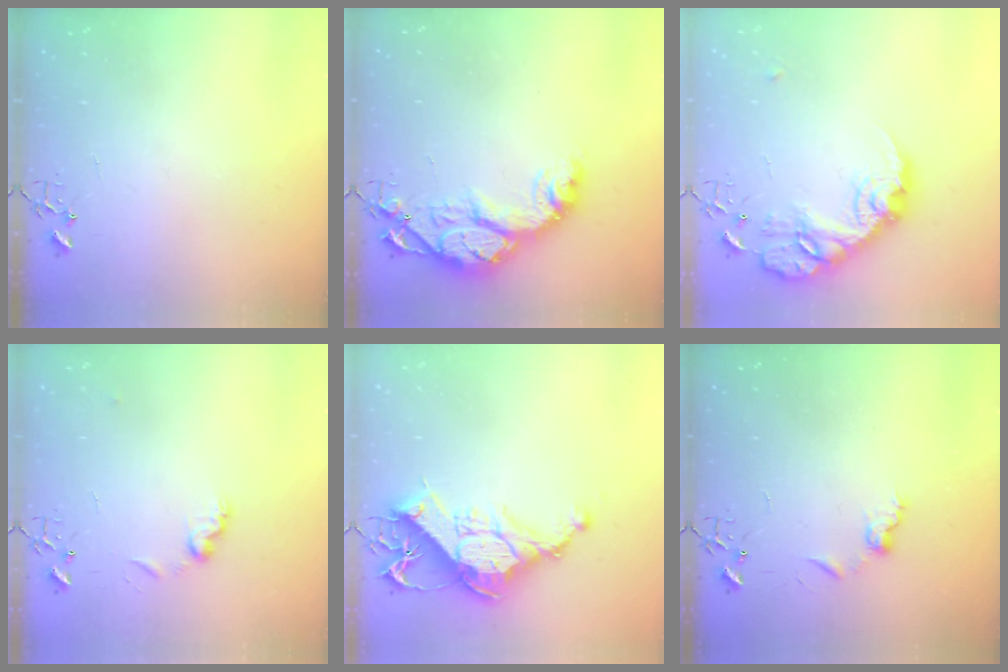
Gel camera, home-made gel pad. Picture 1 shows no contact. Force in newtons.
{"total": 16.0, "press": 15.9, "slide": 1.3}
{"total": 18.5, "press": 18.4, "slide": 1.4}
{"total": 8.6, "press": 8.6, "slide": 0.1}
{"total": 15.4, "press": 15.3, "slide": 1.6}
{"total": 7.5, "press": 7.4, "slide": 0.8}